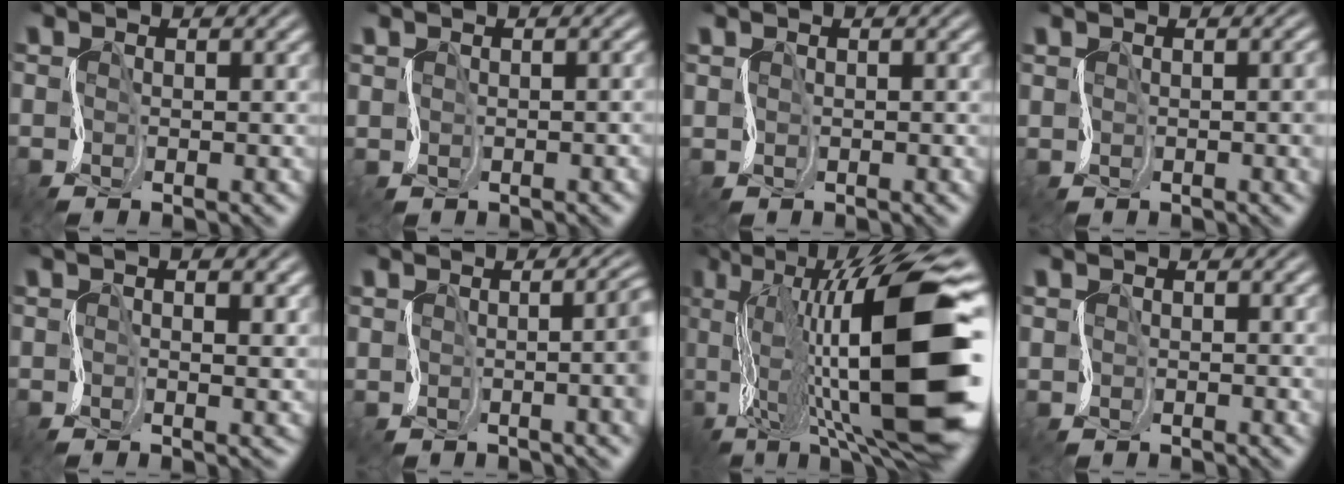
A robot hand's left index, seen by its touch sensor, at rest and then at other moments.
{"total": 0.8, "force": [-0.3, 0.3, -0.7], "torque": [0.008, 0.013, 0.007]}
{"total": 1.2, "force": [0.5, -0.3, -1.0], "torque": [0.013, 0.002, 0.015]}
{"total": 0.9, "force": [0.5, 0.4, 0.6], "torque": [-0.003, 0.002, 0.010]}
{"total": 2.2, "force": [1.5, 0.3, 1.6], "torque": [-0.031, 0.007, 0.022]}
{"total": 3.4, "force": [0.6, 0.9, 3.3], "torque": [-0.027, -0.001, 0.016]}
{"total": 16.4, "force": [2.0, 6.1, 15.1], "torque": [-0.270, 0.026, 0.032]}
{"total": 1.2, "force": [0.8, -0.3, -0.9], "torque": [0.004, -0.002, 0.019]}